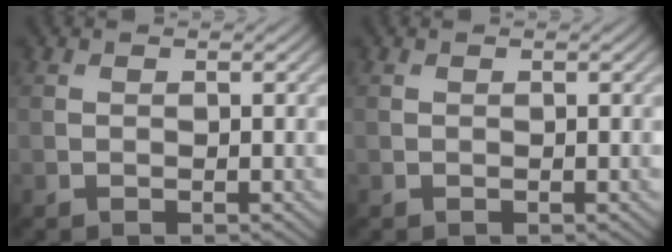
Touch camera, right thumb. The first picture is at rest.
{"total": 0.0}